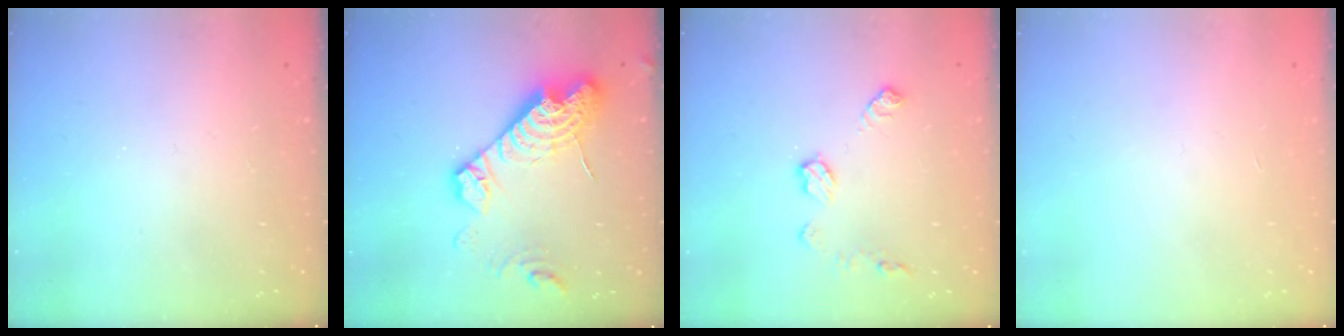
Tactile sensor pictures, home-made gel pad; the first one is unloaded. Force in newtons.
{"total": 18.7, "press": 18.6, "slide": 1.6}
{"total": 7.9, "press": 7.9, "slide": 0.3}
{"total": 0.0}